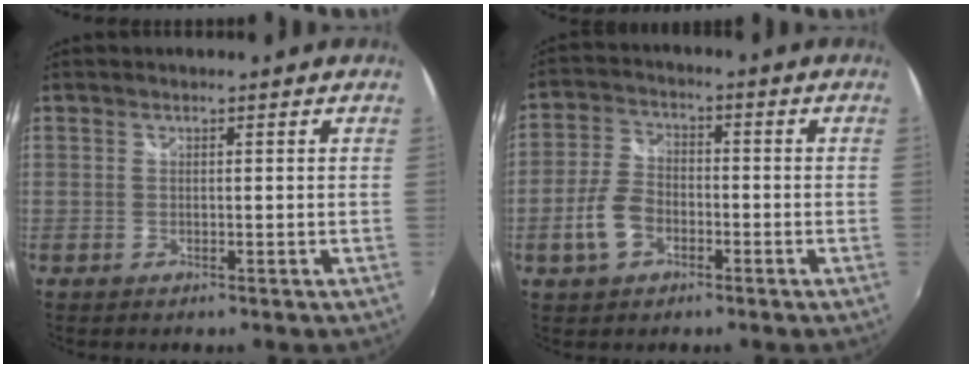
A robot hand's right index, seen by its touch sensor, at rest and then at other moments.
{"total": 7.3, "force": [-3.1, 4.7, 4.6], "torque": [-0.104, 0.008, -0.055]}